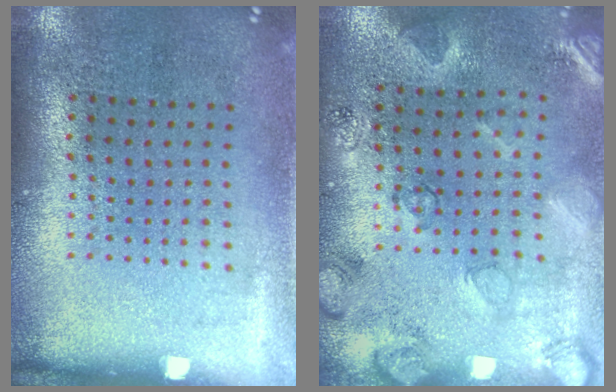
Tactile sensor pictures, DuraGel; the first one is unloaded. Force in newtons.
{"total": 2.1, "press": 2.1, "slide": 0.5}